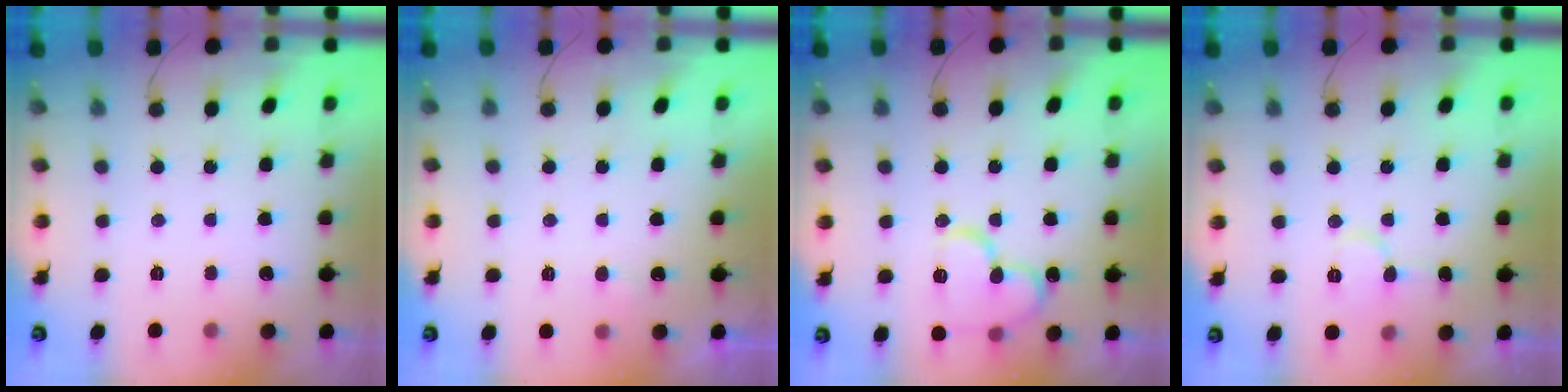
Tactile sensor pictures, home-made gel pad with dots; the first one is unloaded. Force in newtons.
{"total": 3.9, "press": 3.9, "slide": 0.3}
{"total": 13.6, "press": 13.5, "slide": 2.0}
{"total": 6.4, "press": 6.4, "slide": 0.5}